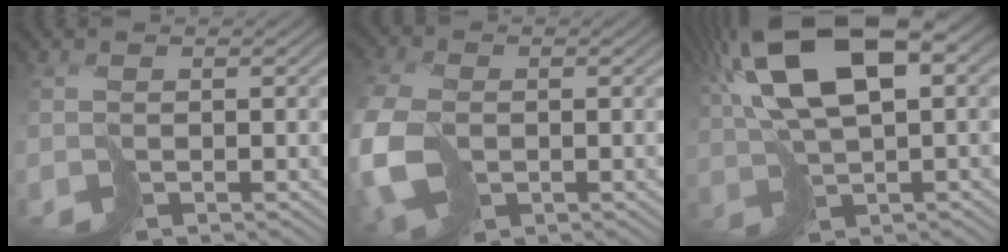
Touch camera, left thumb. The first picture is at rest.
{"total": 10.1, "force": [-1.7, 7.4, 6.6], "torque": [-0.210, -0.034, -0.022]}
{"total": 15.3, "force": [5.5, 6.6, 12.7], "torque": [-0.261, 0.017, 0.097]}